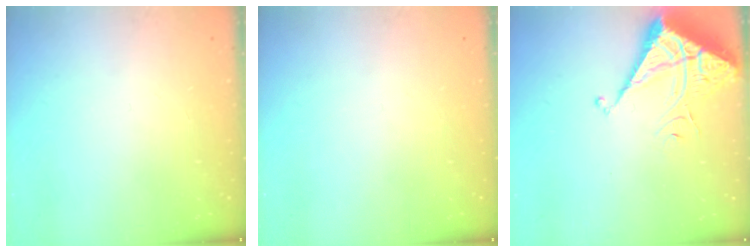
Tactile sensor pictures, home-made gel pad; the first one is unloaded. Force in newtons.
{"total": 0.0}
{"total": 7.0, "press": 7.0, "slide": 0.6}